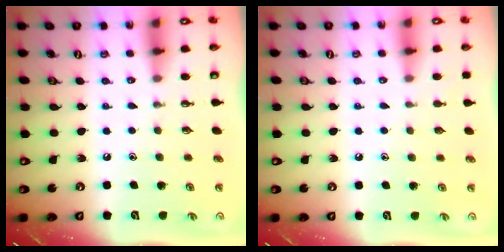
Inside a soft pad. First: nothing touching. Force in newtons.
{"total": 2.5, "press": 2.5, "slide": 0.3}